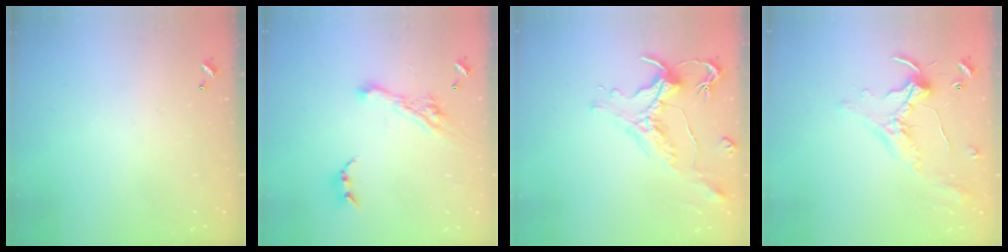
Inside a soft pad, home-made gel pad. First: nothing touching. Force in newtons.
{"total": 8.8, "press": 8.7, "slide": 1.4}
{"total": 1.7, "press": 1.1, "slide": 1.2}
{"total": 1.1, "press": 1.0, "slide": 0.4}